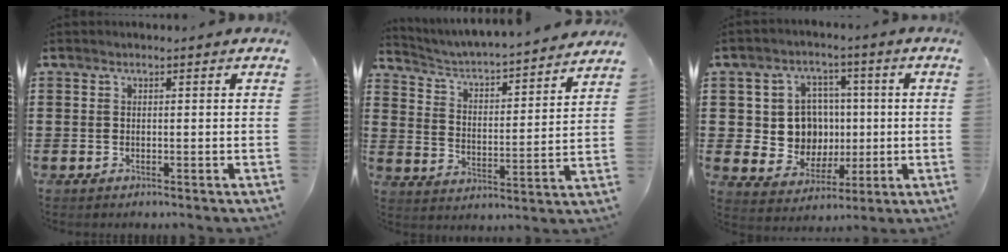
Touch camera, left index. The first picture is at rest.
{"total": 3.7, "force": [3.5, -0.3, 0.9], "torque": [-0.036, -0.035, 0.049]}
{"total": 8.5, "force": [0.9, 7.8, 3.3], "torque": [-0.071, 0.009, 0.024]}